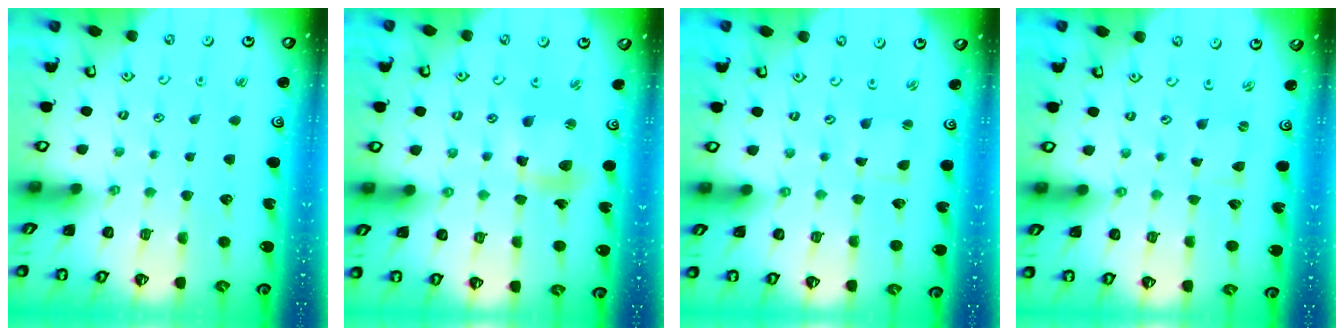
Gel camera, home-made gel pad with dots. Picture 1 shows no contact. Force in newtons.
{"total": 10.5, "press": 10.4, "slide": 1.3}
{"total": 2.2, "press": 2.2, "slide": 0.2}
{"total": 0.0}